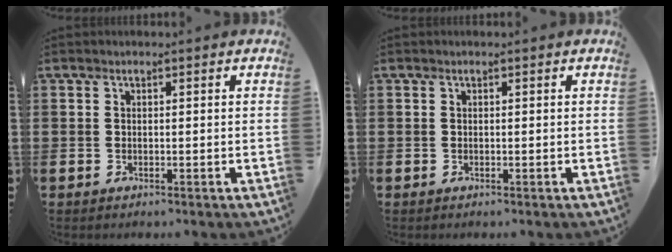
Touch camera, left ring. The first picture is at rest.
{"total": 0.0}